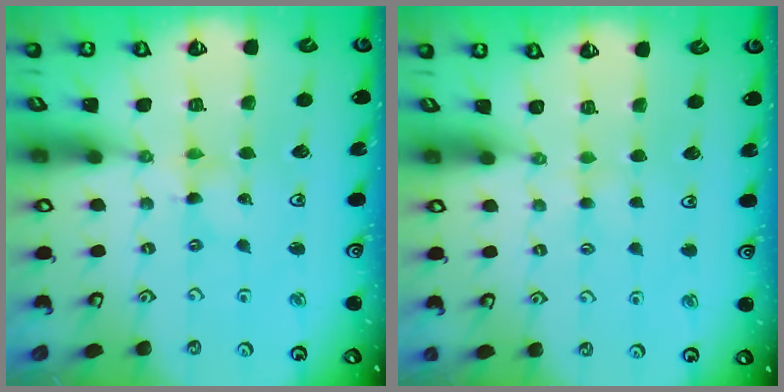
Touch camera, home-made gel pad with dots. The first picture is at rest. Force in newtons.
{"total": 1.8, "press": 1.7, "slide": 0.3}